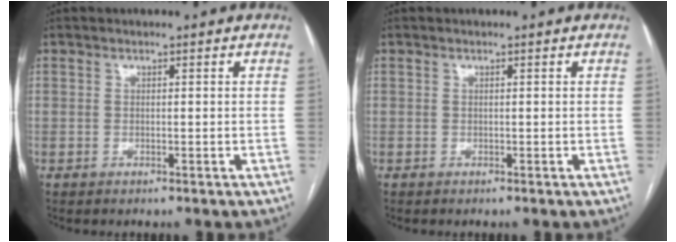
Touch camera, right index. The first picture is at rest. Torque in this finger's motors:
{"motor_torque": [-0.03, -0.03, -0.04, -0.01]}